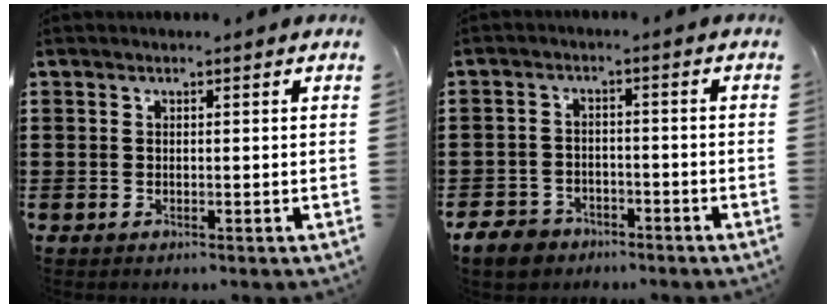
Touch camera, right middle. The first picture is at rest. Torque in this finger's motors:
{"motor_torque": [0.64, -0.23, 0.29, 0.03]}